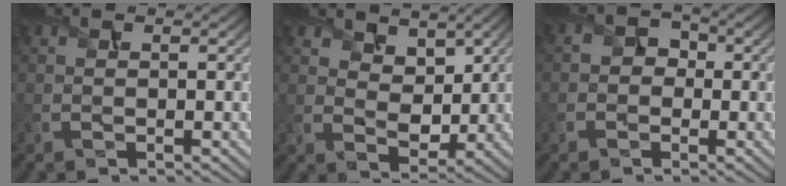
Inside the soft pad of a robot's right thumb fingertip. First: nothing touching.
{"total": 5.0, "force": [2.9, 3.2, 2.5], "torque": [-0.054, -0.007, 0.040]}
{"total": 2.3, "force": [-0.6, 2.1, 0.9], "torque": [-0.009, 0.007, -0.020]}